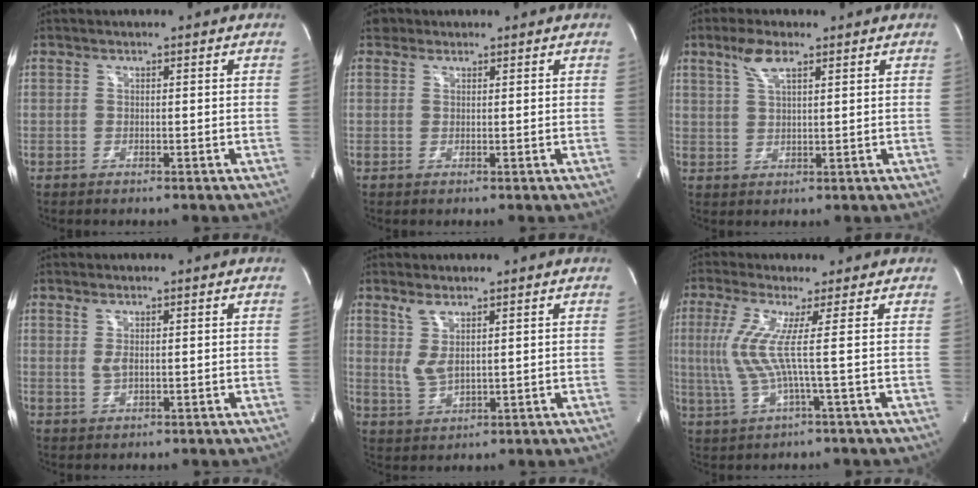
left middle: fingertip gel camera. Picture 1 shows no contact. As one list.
[{"total": 1.5, "force": [1.0, 1.1, 0.1], "torque": [0.002, 0.014, 0.013]}, {"total": 4.4, "force": [2.7, 1.0, 3.3], "torque": [-0.076, 0.008, 0.056]}, {"total": 1.6, "force": [0.4, 0.5, 1.4], "torque": [-0.035, -0.001, 0.014]}, {"total": 4.0, "force": [1.8, 1.2, 3.4], "torque": [-0.079, -0.003, 0.046]}, {"total": 6.7, "force": [0.7, -1.5, 6.6], "torque": [-0.154, -0.001, 0.016]}]